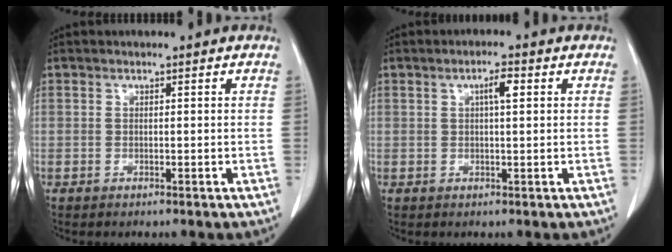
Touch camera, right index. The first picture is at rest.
{"total": 2.7, "force": [0.8, 0.4, 2.5], "torque": [-0.045, 0.004, 0.013]}